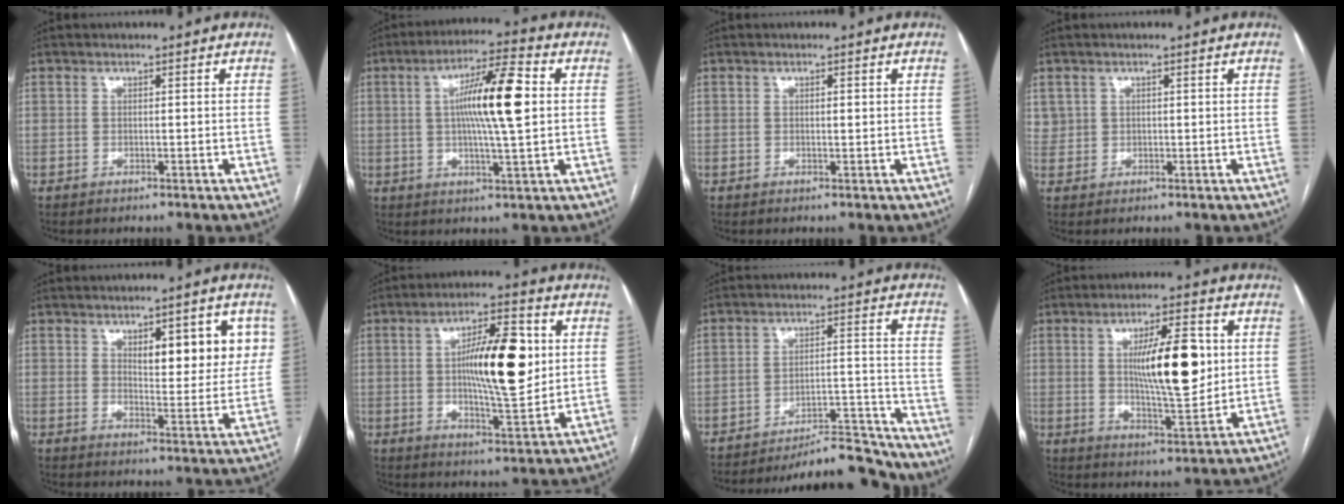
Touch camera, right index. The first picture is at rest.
{"total": 12.2, "force": [1.6, 0.9, 12.0], "torque": [-0.207, 0.011, 0.023]}
{"total": 0.7, "force": [0.1, 0.1, 0.7], "torque": [-0.013, 0.000, 0.002]}
{"total": 2.1, "force": [0.9, 1.9, 0.1], "torque": [0.014, 0.008, 0.014]}
{"total": 9.5, "force": [3.6, 3.3, 8.1], "torque": [-0.102, 0.007, 0.051]}
{"total": 13.9, "force": [1.9, 3.2, 13.4], "torque": [-0.219, 0.011, 0.029]}
{"total": 13.0, "force": [-12.8, 0.9, 2.2], "torque": [-0.018, 0.028, -0.194]}
{"total": 12.5, "force": [2.0, 2.8, 12.0], "torque": [-0.195, 0.000, 0.034]}